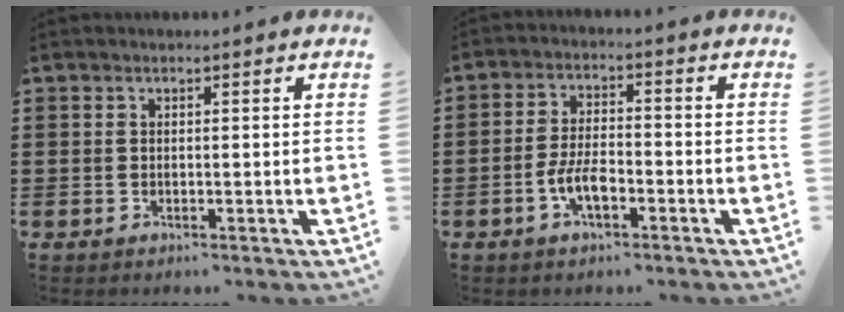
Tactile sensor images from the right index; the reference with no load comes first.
{"total": 5.0, "force": [-2.2, 2.2, 4.0], "torque": [-0.095, 0.001, -0.047]}